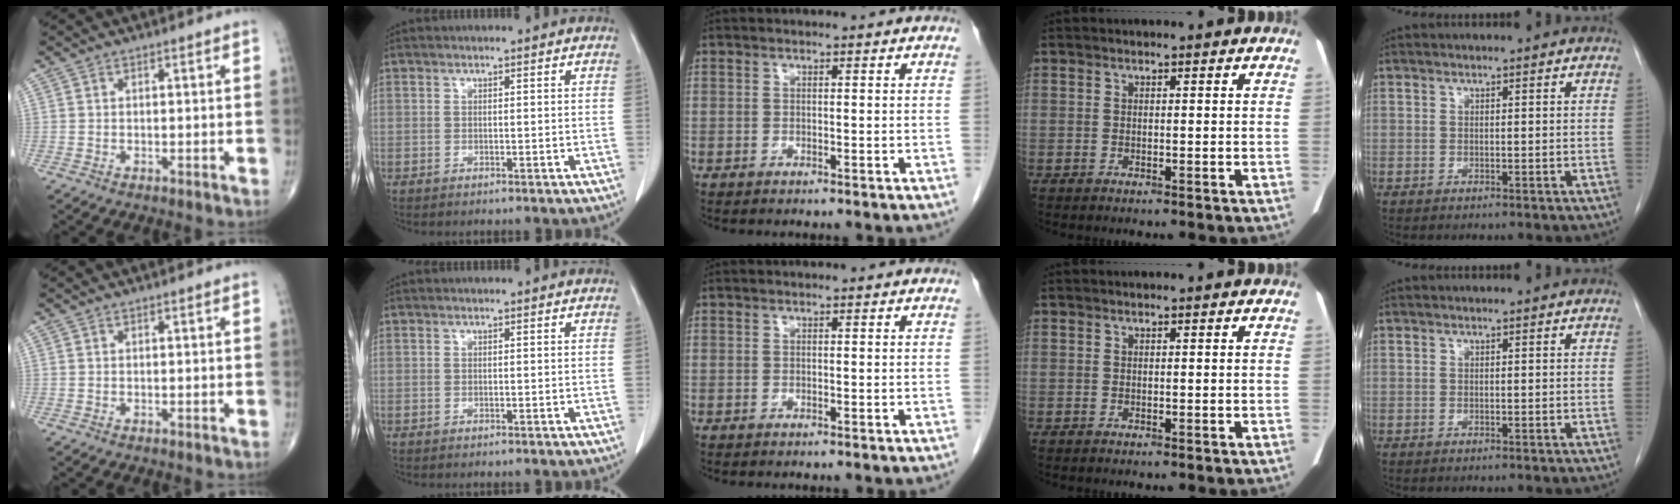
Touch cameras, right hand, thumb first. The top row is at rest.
{}